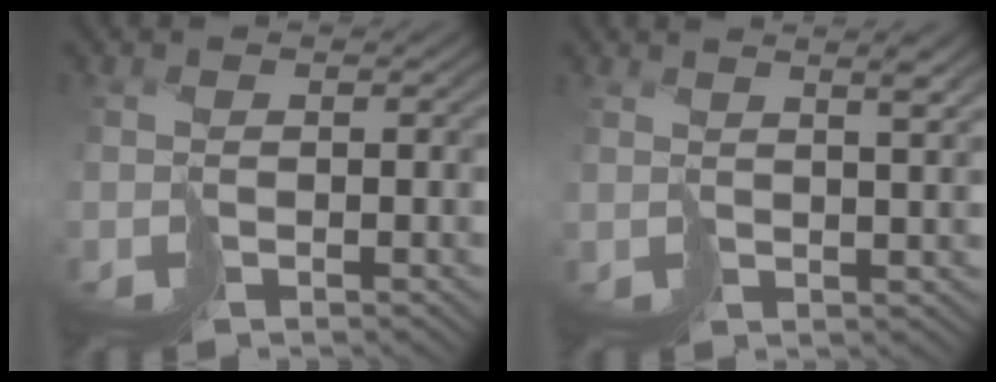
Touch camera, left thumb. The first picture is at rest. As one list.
[{"total": 3.1, "force": [2.7, -0.9, 1.4], "torque": [-0.026, 0.011, 0.054]}]